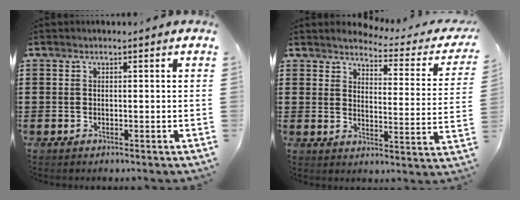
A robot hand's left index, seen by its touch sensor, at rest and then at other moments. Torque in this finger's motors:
{"motor_torque": [1.03, -1.11, 0.17, 0.01]}